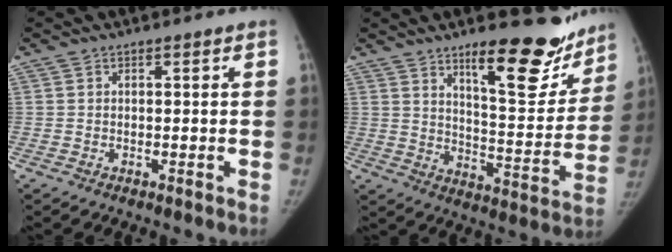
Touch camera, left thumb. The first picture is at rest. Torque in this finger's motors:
{"motor_torque": [1.09, -0.41, 1.44, -1.33, 0.26]}